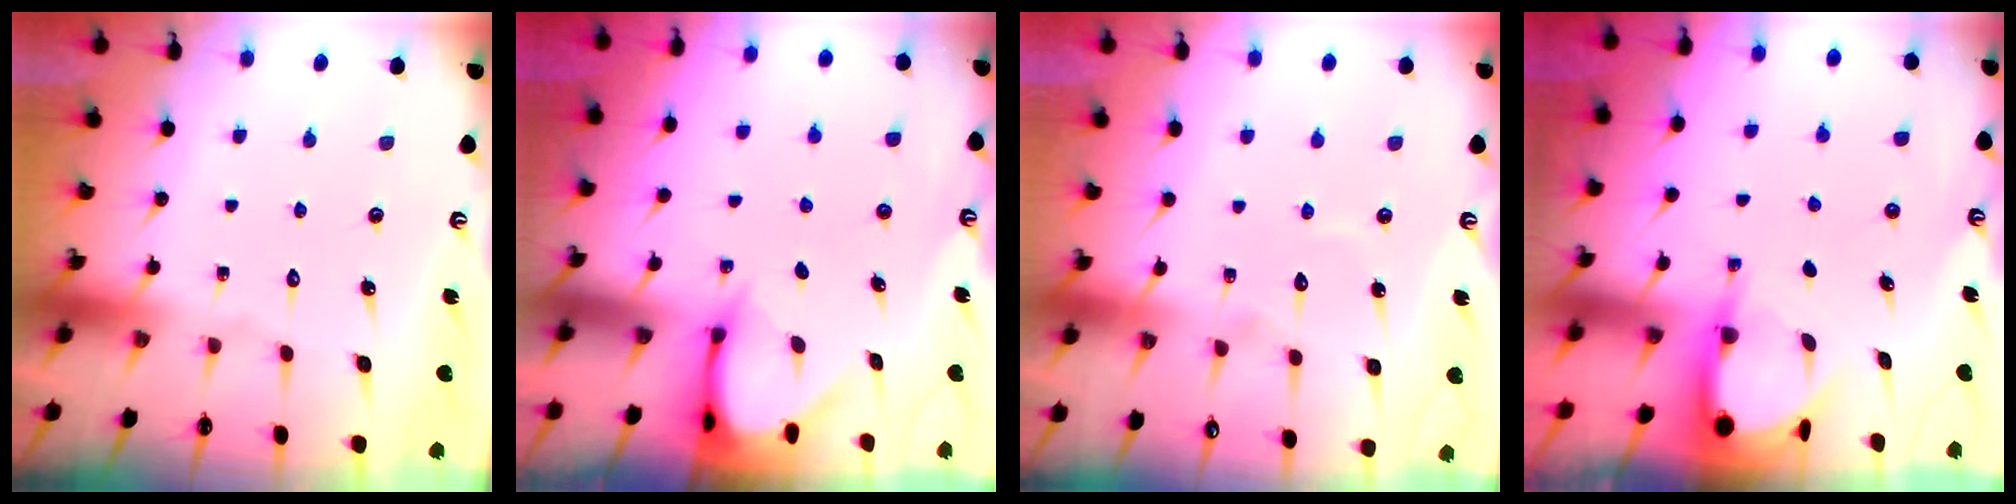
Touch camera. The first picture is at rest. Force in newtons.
{"total": 3.5, "press": 3.5, "slide": 0.2}
{"total": 4.3, "press": 4.2, "slide": 0.4}
{"total": 3.9, "press": 3.9, "slide": 0.3}